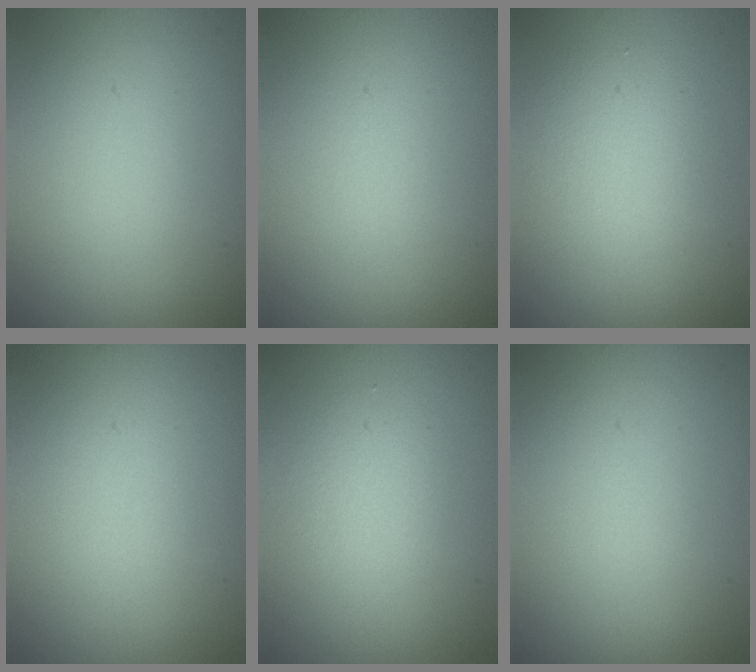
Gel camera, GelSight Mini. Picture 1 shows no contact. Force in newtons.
{"total": 0.0}
{"total": 3.7, "press": 3.7, "slide": 0.2}
{"total": 0.0}
{"total": 2.2, "press": 2.2, "slide": 0.1}
{"total": 0.0}